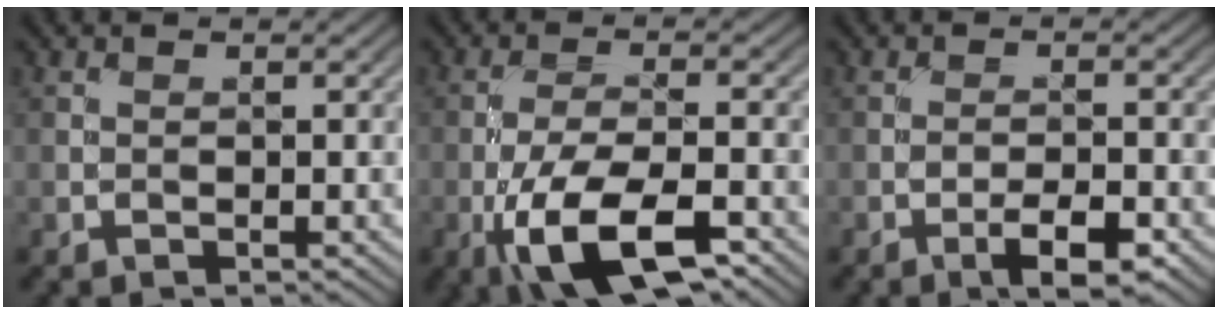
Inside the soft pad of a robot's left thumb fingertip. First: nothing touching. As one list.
[{"total": 11.1, "force": [-5.4, 4.0, 8.8], "torque": [-0.173, -0.007, -0.103]}, {"total": 4.4, "force": [-2.5, 1.1, 3.4], "torque": [-0.057, 0.006, -0.041]}]